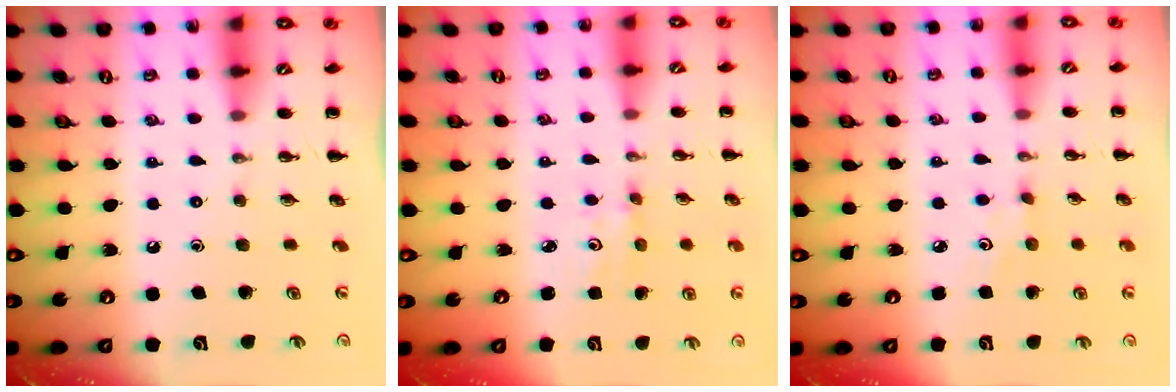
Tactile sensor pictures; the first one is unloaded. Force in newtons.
{"total": 1.2, "press": 1.1, "slide": 0.4}
{"total": 2.2, "press": 2.1, "slide": 0.7}